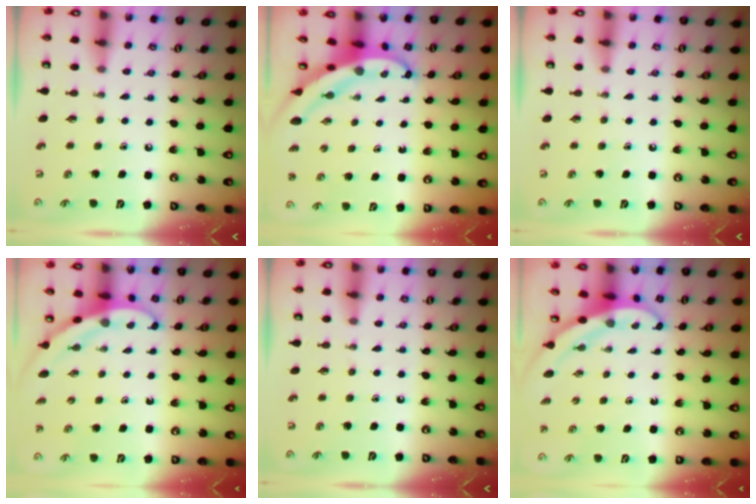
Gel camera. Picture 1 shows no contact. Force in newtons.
{"total": 5.4, "press": 5.4, "slide": 0.5}
{"total": 0.0}
{"total": 3.2, "press": 3.2, "slide": 0.2}
{"total": 0.0}
{"total": 3.4, "press": 3.4, "slide": 0.1}